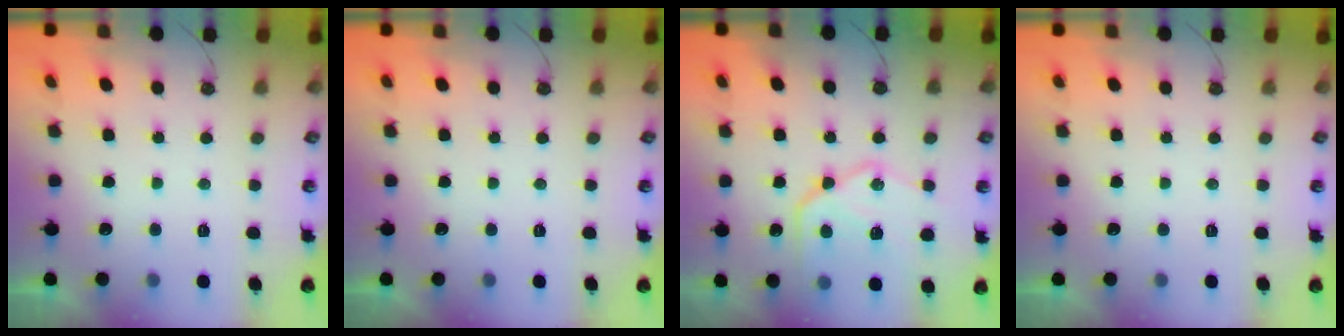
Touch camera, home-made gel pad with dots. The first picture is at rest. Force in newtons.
{"total": 0.0}
{"total": 18.2, "press": 18.1, "slide": 1.8}
{"total": 0.0}